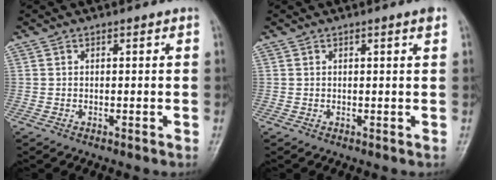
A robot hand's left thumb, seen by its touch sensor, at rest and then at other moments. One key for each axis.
{"total": 1.3, "fx": 0.8, "fy": -0.1, "fz": 1.0, "tx": -0.015, "ty": -0.003, "tz": 0.010}